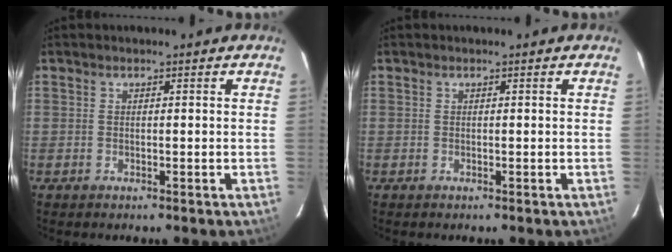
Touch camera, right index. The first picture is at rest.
{"total": 0.0}